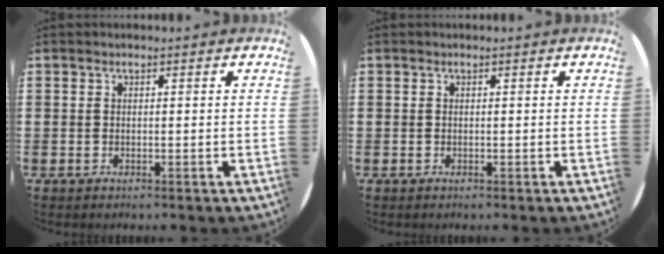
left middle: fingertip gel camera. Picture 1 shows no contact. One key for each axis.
{"total": 0.0}